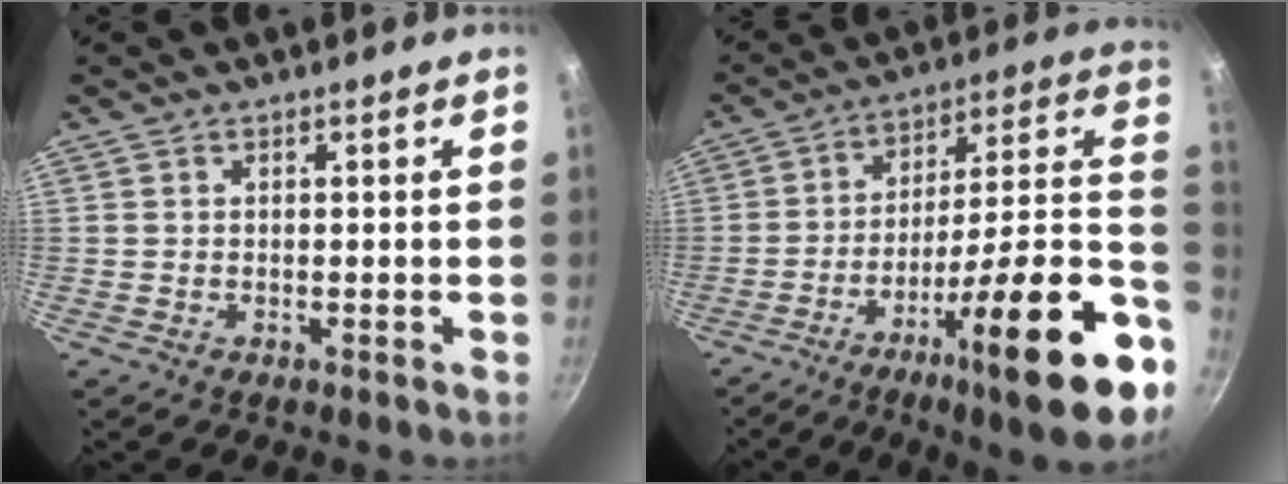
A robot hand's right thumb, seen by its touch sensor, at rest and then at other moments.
{"total": 23.7, "force": [-8.1, 4.5, 21.8], "torque": [-0.288, 0.033, -0.127]}